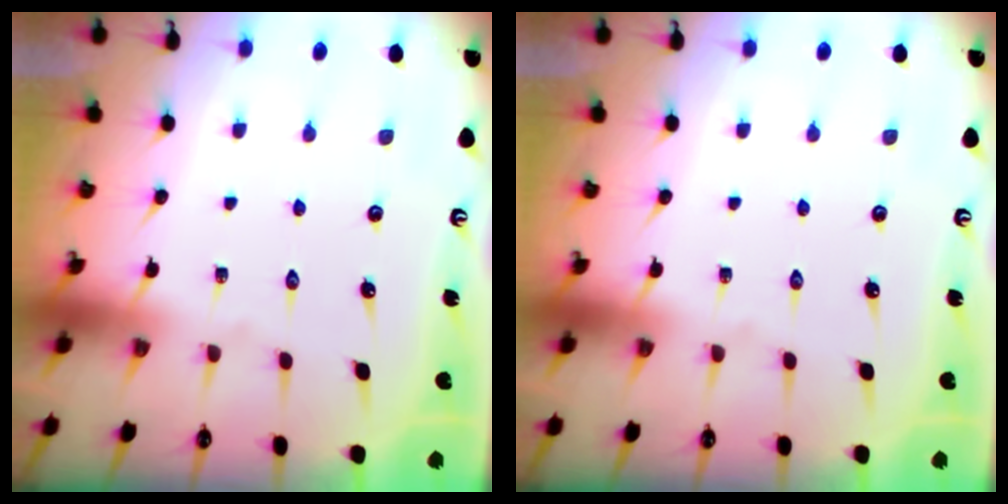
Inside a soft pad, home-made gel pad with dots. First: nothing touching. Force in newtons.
{"total": 0.0}